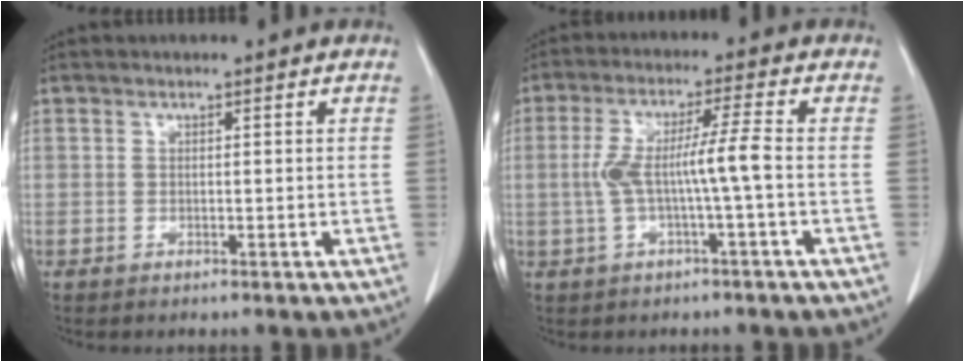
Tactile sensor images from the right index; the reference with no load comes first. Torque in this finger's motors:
{"motor_torque": [1.00, -0.08, 0.43, 0.16]}